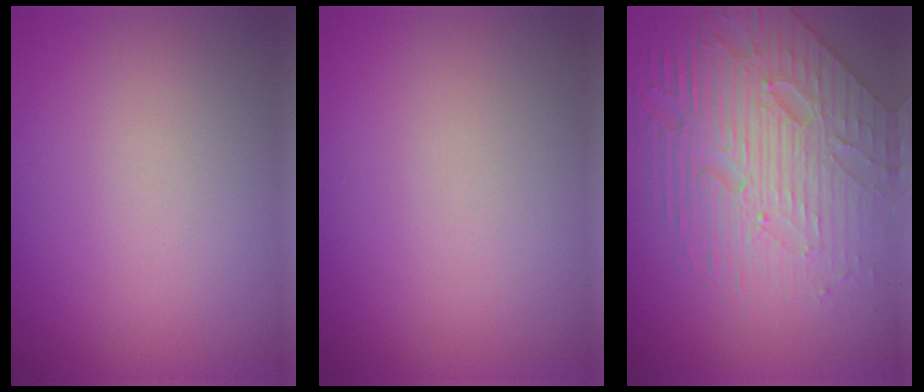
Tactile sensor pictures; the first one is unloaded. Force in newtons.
{"total": 0.0}
{"total": 7.6, "press": 5.6, "slide": 5.2}